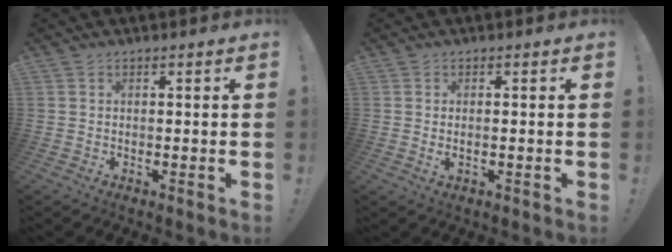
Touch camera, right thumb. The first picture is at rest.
{"total": 1.4, "force": [-0.1, 0.0, 1.4], "torque": [-0.024, -0.002, -0.004]}